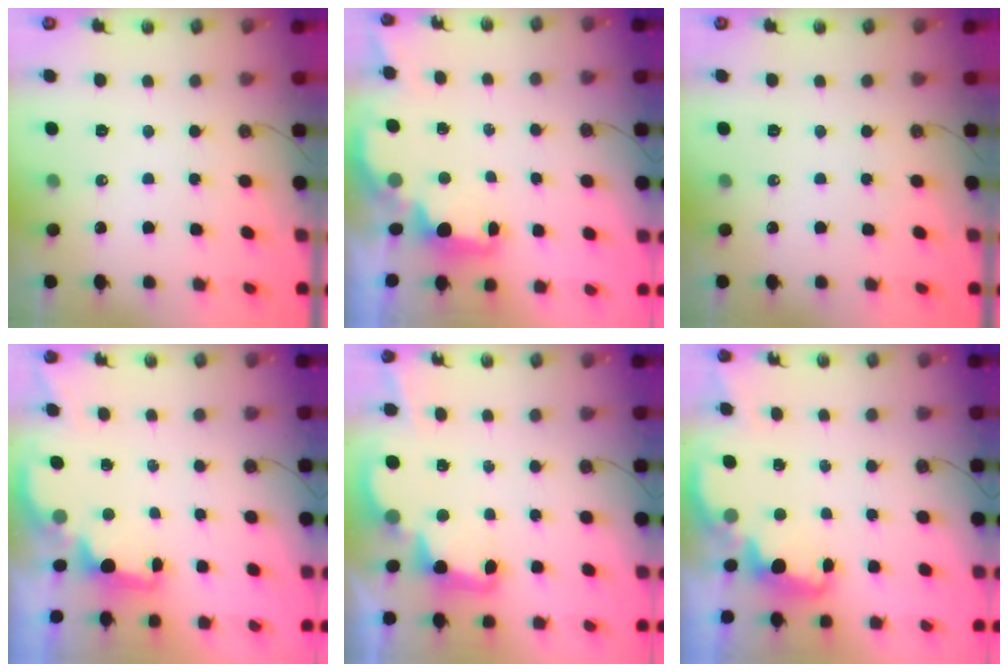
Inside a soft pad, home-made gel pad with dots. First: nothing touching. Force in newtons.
{"total": 1.8, "press": 1.7, "slide": 0.5}
{"total": 0.0}
{"total": 1.8, "press": 1.6, "slide": 0.8}
{"total": 3.6, "press": 3.5, "slide": 0.7}
{"total": 2.3, "press": 2.2, "slide": 0.6}